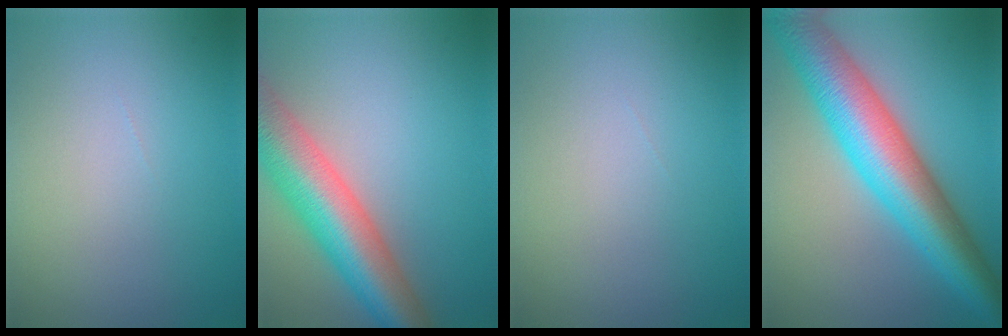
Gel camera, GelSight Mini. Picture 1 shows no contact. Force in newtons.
{"total": 9.9, "press": 9.9, "slide": 0.5}
{"total": 0.0}
{"total": 10.1, "press": 10.1, "slide": 0.2}